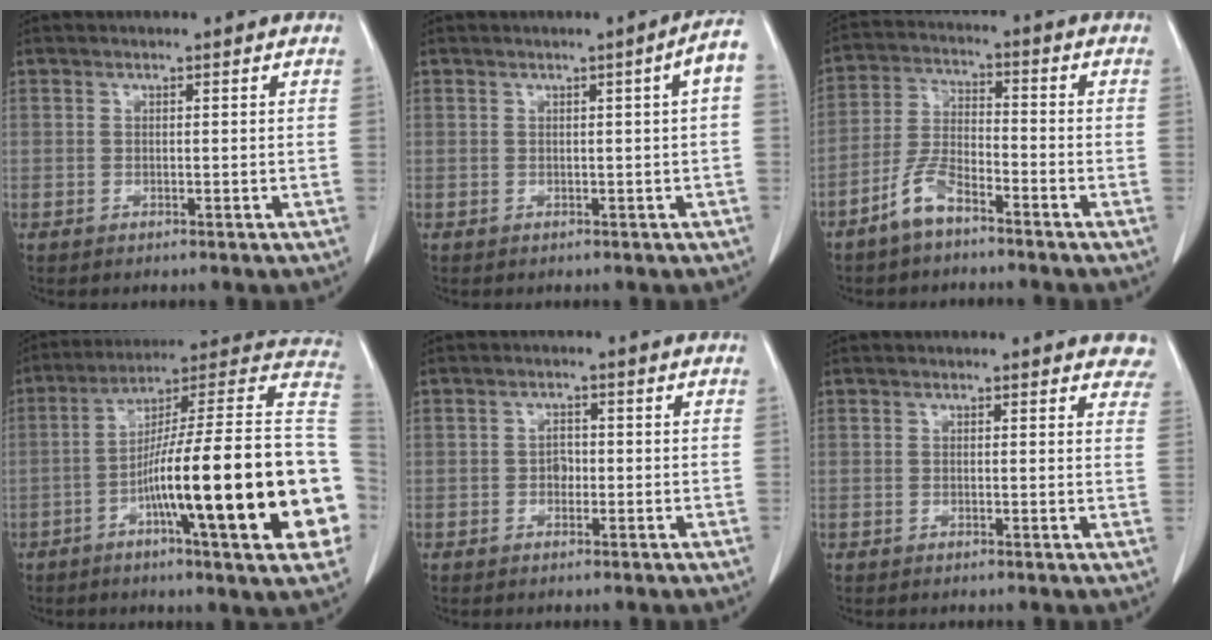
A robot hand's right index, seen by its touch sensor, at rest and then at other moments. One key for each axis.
{"total": 3.2, "fx": 0.4, "fy": -0.2, "fz": 3.2, "tx": -0.037, "ty": 0.008, "tz": 0.005}
{"total": 6.4, "fx": -4.6, "fy": 2.1, "fz": 4.0, "tx": -0.093, "ty": 0.000, "tz": -0.096}
{"total": 28.5, "fx": -6.0, "fy": 1.9, "fz": 27.8, "tx": -0.312, "ty": 0.011, "tz": -0.103}
{"total": 1.7, "fx": -0.4, "fy": 1.2, "fz": 1.1, "tx": -0.015, "ty": 0.005, "tz": -0.007}
{"total": 5.4, "fx": 5.0, "fy": 1.7, "fz": 1.2, "tx": 0.013, "ty": -0.012, "tz": 0.025}